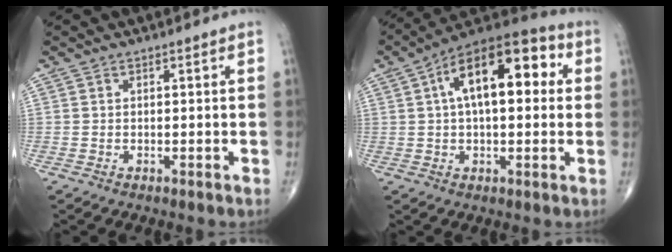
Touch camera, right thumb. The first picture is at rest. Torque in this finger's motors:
{"motor_torque": [1.95, 3.06, 0.86, -0.14, 0.14]}